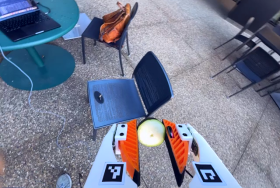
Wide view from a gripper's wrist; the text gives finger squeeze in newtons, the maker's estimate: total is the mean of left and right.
{"total": 9.3, "left": 9.3, "right": 9.3}